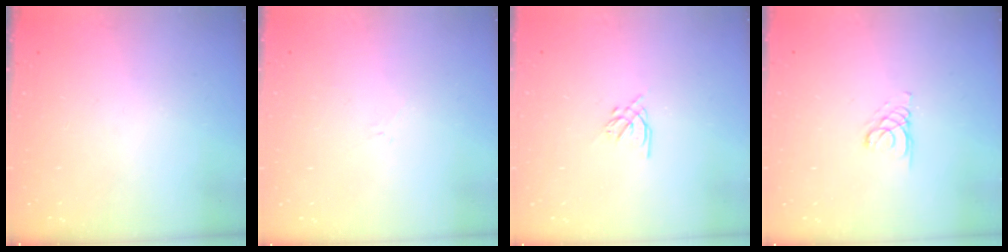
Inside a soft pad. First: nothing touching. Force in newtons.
{"total": 2.6, "press": 2.5, "slide": 0.6}
{"total": 1.6, "press": 1.5, "slide": 0.6}
{"total": 2.1, "press": 2.1, "slide": 0.2}